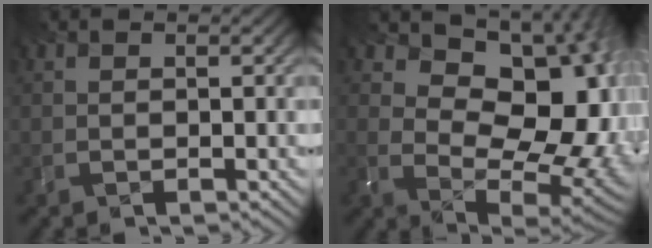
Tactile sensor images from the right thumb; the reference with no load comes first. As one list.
[{"total": 14.5, "force": [2.4, 9.6, 10.5], "torque": [-0.107, -0.001, 0.070]}]